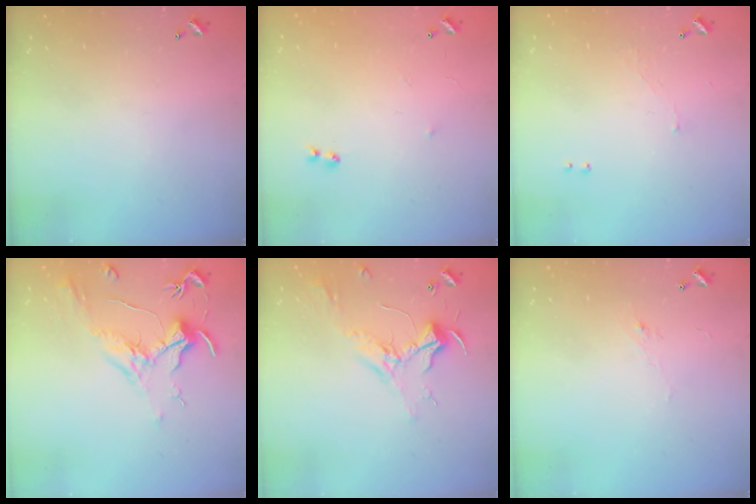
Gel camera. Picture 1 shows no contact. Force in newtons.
{"total": 6.4, "press": 6.4, "slide": 1.0}
{"total": 1.3, "press": 1.2, "slide": 0.5}
{"total": 1.9, "press": 1.7, "slide": 0.9}
{"total": 2.4, "press": 2.3, "slide": 0.8}
{"total": 1.2, "press": 0.8, "slide": 0.8}